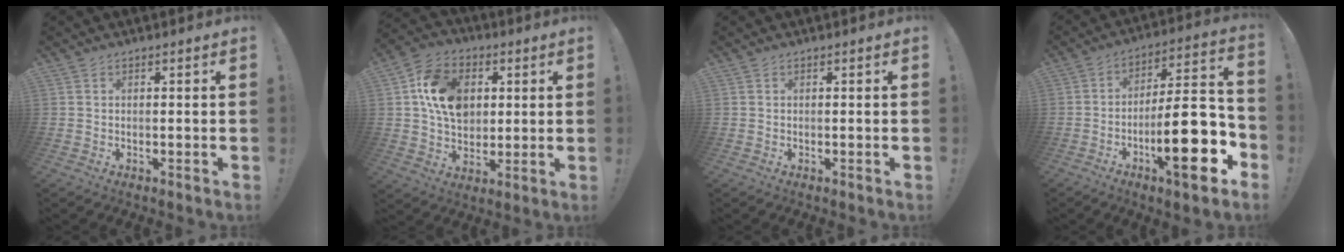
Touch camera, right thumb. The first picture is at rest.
{"total": 15.3, "force": [3.6, 11.8, 9.1], "torque": [-0.135, 0.002, 0.072]}
{"total": 0.0}
{"total": 21.9, "force": [-7.3, 6.1, 19.7], "torque": [-0.302, 0.035, -0.117]}